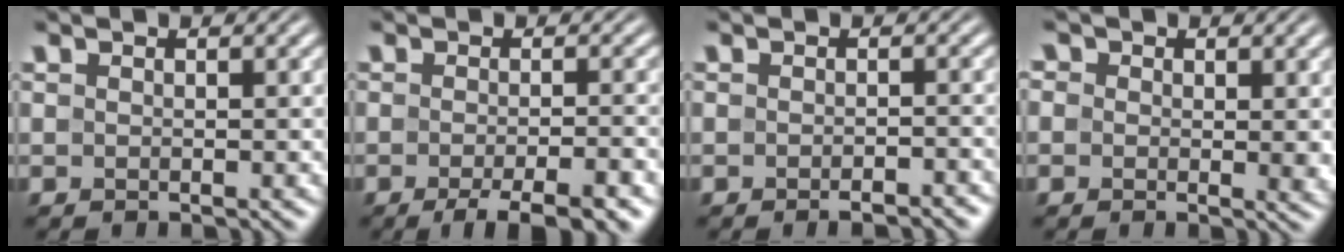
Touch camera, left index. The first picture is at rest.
{"total": 5.6, "force": [-3.4, 1.2, 4.3], "torque": [-0.058, -0.002, -0.051]}
{"total": 2.1, "force": [-1.6, 0.5, 1.3], "torque": [-0.014, 0.003, -0.021]}
{"total": 2.4, "force": [0.5, 1.7, 1.6], "torque": [-0.013, -0.002, 0.002]}